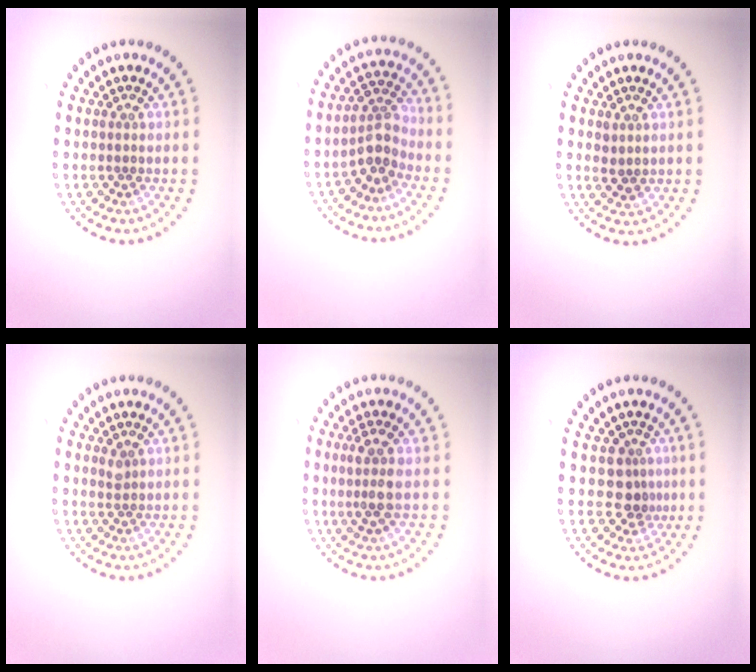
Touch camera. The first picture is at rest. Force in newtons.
{"total": 2.6, "press": 2.1, "slide": 1.5}
{"total": 1.1, "press": 1.1, "slide": 0.3}
{"total": 0.7, "press": 0.6, "slide": 0.5}
{"total": 2.2, "press": 1.9, "slide": 1.1}
{"total": 2.4, "press": 1.8, "slide": 1.6}